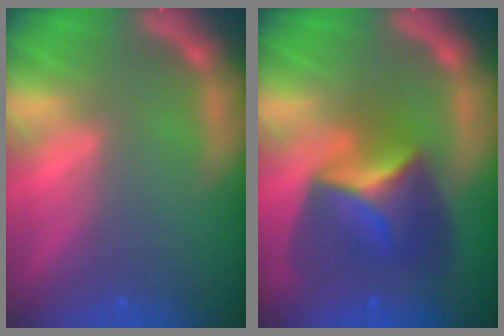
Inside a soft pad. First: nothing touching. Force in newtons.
{"total": 7.4}